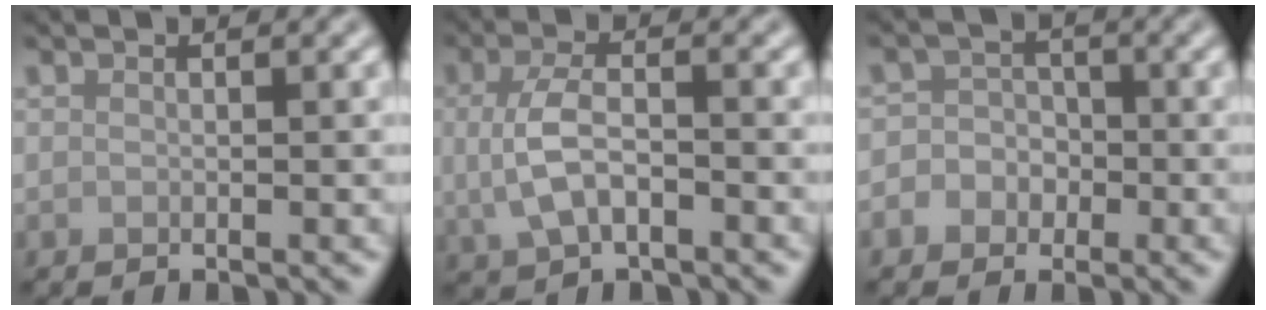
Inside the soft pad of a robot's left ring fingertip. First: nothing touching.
{"total": 4.5, "force": [-0.5, 2.4, 3.7], "torque": [-0.087, -0.004, -0.012]}
{"total": 3.9, "force": [-1.3, 3.6, 0.7], "torque": [0.017, 0.010, -0.041]}